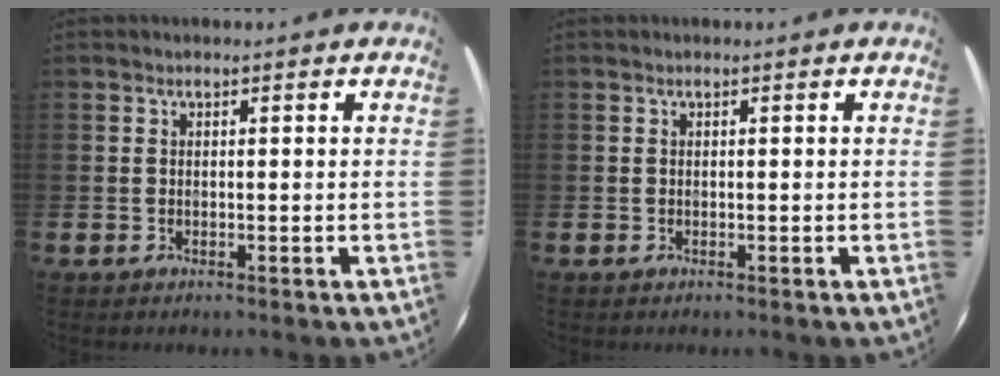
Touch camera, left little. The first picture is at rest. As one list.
[{"total": 0.0}]